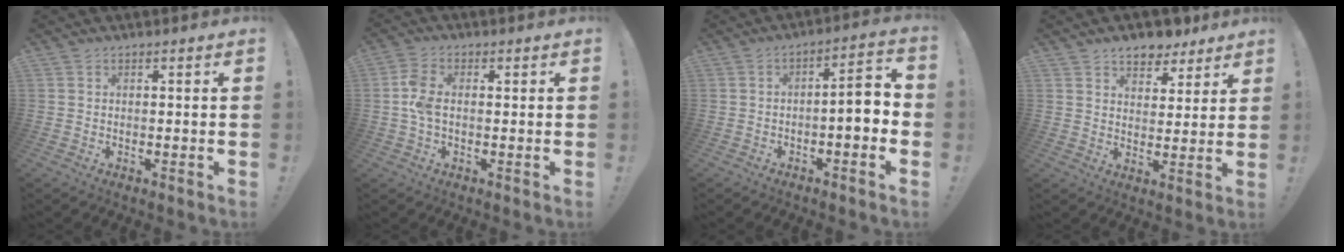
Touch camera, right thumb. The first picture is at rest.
{"total": 6.4, "force": [0.0, 3.6, 5.2], "torque": [-0.112, 0.007, -0.002]}
{"total": 6.5, "force": [-2.1, 0.7, 6.2], "torque": [-0.095, 0.003, -0.039]}
{"total": 7.8, "force": [6.3, 4.2, 1.9], "torque": [-0.027, -0.045, 0.118]}